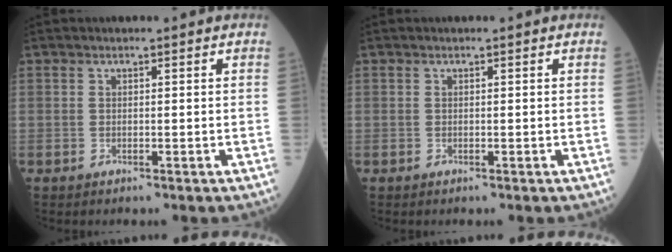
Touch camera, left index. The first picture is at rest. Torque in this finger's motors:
{"motor_torque": [0.16, 0.03, 0.01, 0.00]}